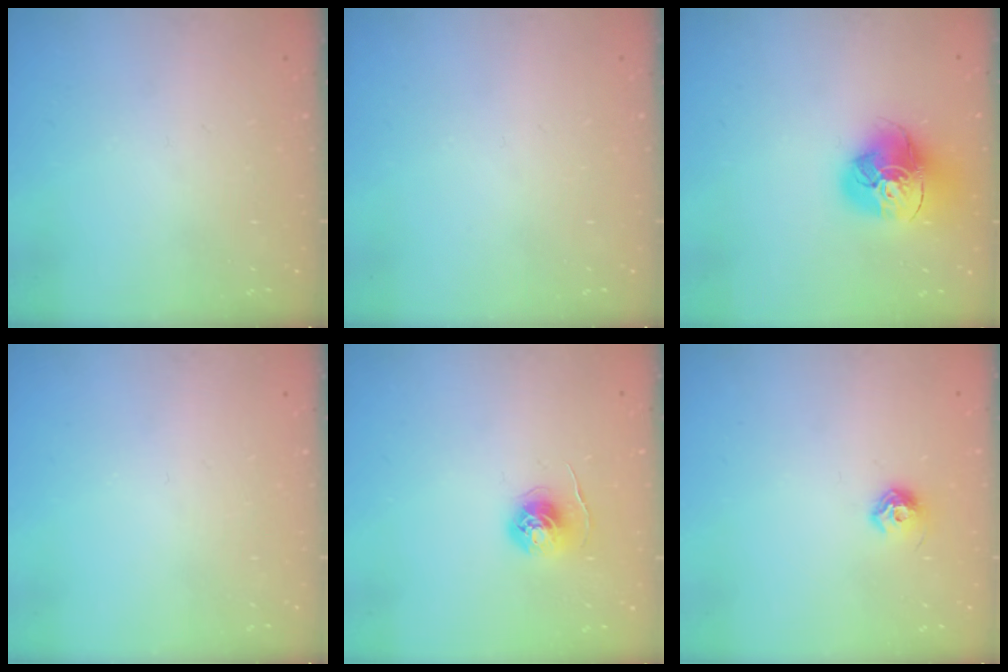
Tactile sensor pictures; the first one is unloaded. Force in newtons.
{"total": 0.0}
{"total": 15.5, "press": 15.4, "slide": 1.7}
{"total": 0.0}
{"total": 5.7, "press": 5.7, "slide": 0.5}
{"total": 7.2, "press": 7.1, "slide": 0.9}